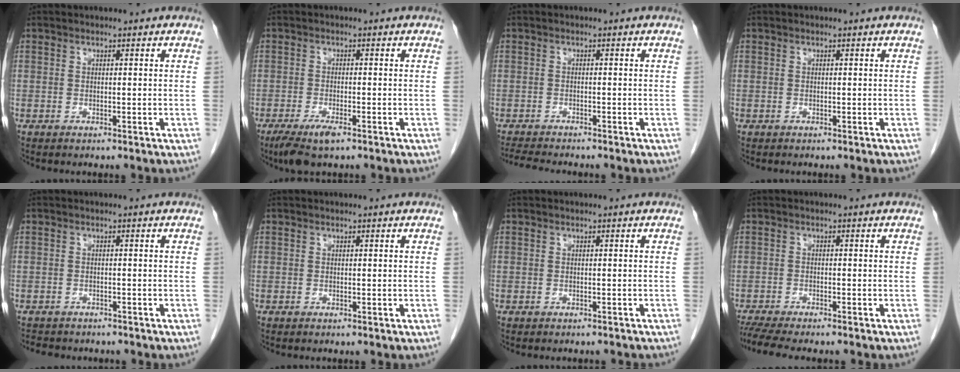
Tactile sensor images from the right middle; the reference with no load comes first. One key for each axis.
{"total": 5.0, "fx": -3.2, "fy": 1.1, "fz": 3.7, "tx": -0.073, "ty": -0.012, "tz": -0.054}
{"total": 5.6, "fx": -5.1, "fy": 0.5, "fz": 2.2, "tx": -0.038, "ty": -0.016, "tz": -0.082}
{"total": 0.0}
{"total": 5.2, "fx": -4.5, "fy": 2.0, "fz": 1.5, "tx": -0.028, "ty": -0.005, "tz": -0.058}
{"total": 0.0}
{"total": 3.1, "fx": -2.8, "fy": 0.7, "fz": 1.0, "tx": -0.020, "ty": -0.007, "tz": -0.032}
{"total": 7.7, "fx": -6.6, "fy": 0.6, "fz": 3.8, "tx": -0.062, "ty": -0.015, "tz": -0.106}